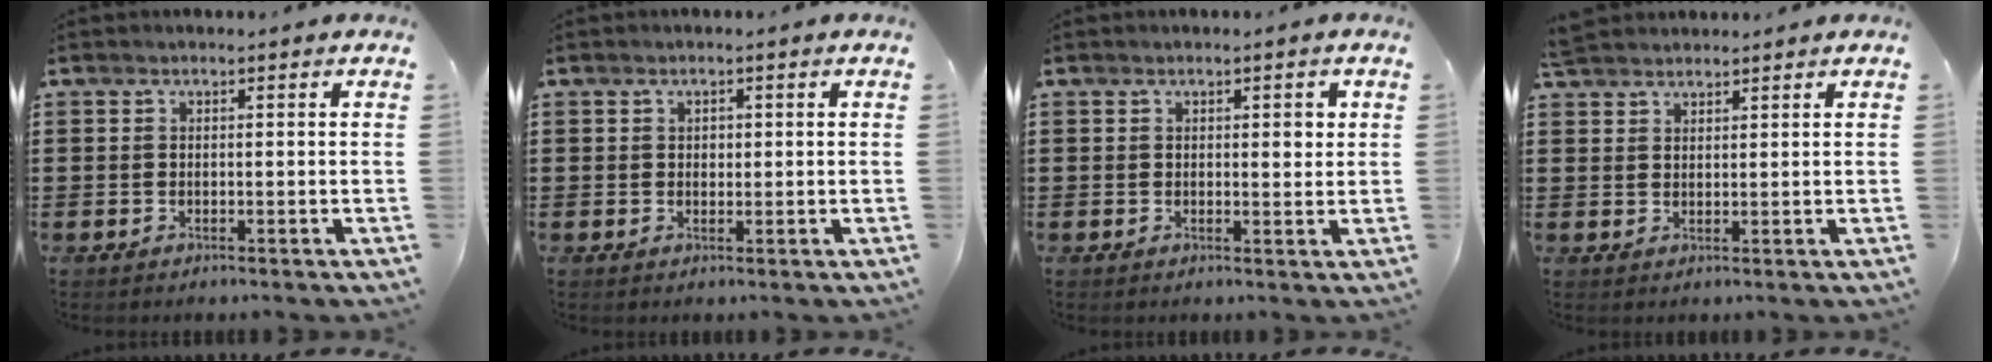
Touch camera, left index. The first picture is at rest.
{"total": 1.0, "force": [0.3, 0.8, 0.5], "torque": [-0.010, 0.007, 0.006]}
{"total": 2.0, "force": [0.7, 0.9, 1.7], "torque": [-0.010, -0.004, 0.005]}
{"total": 2.5, "force": [2.4, 0.7, 0.3], "torque": [-0.013, 0.002, 0.048]}